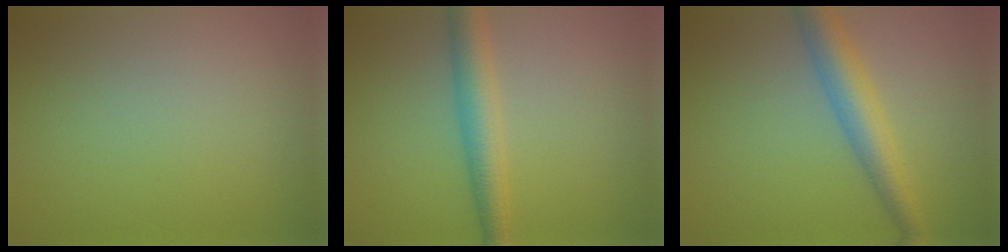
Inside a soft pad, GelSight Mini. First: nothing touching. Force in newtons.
{"total": 4.0, "press": 4.0, "slide": 0.1}
{"total": 4.8, "press": 4.8, "slide": 0.1}